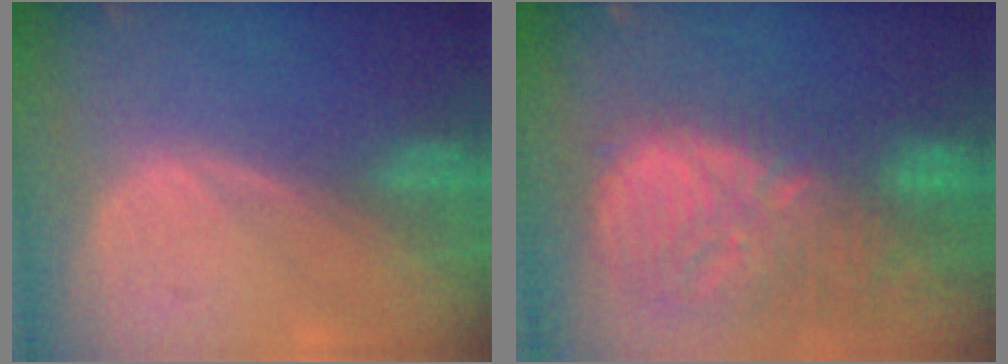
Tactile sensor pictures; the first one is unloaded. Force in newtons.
{"total": 13.4, "press": 11.6, "slide": 6.8}